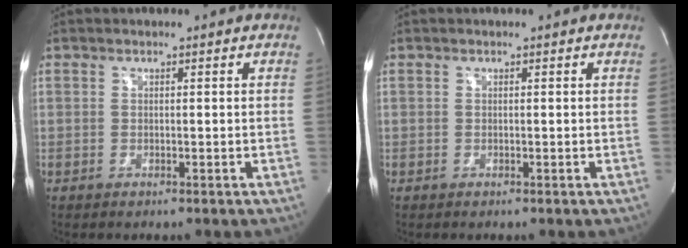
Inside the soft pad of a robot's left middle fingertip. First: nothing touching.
{"total": 0.0}